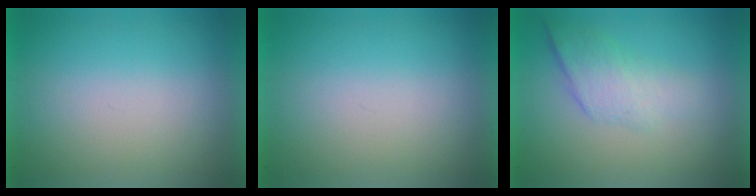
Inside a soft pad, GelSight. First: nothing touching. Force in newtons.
{"total": 0.0}
{"total": 2.3}